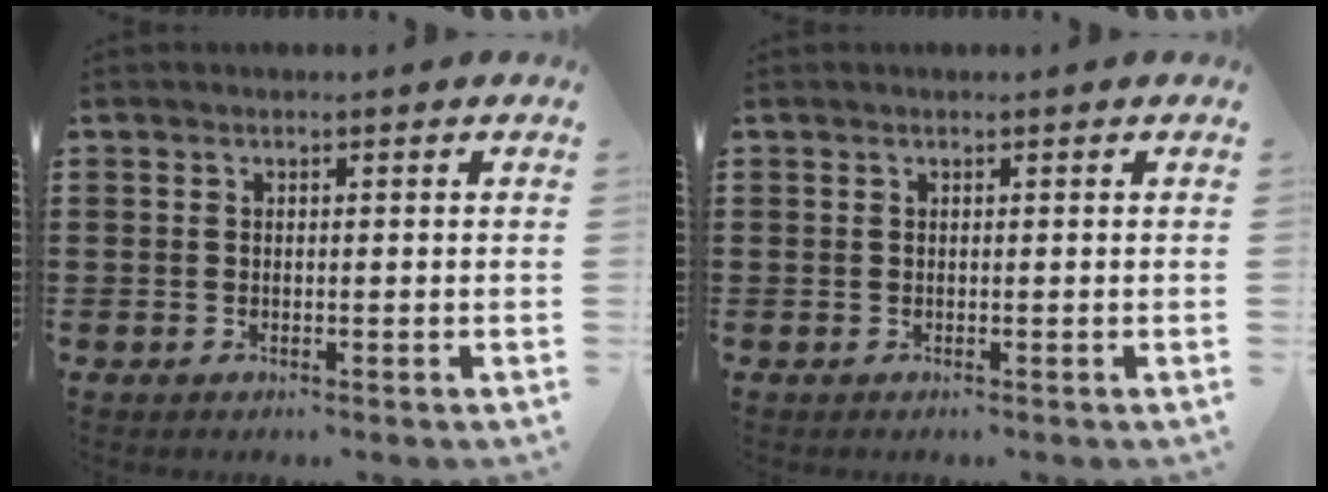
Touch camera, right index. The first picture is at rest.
{"total": 0.0}